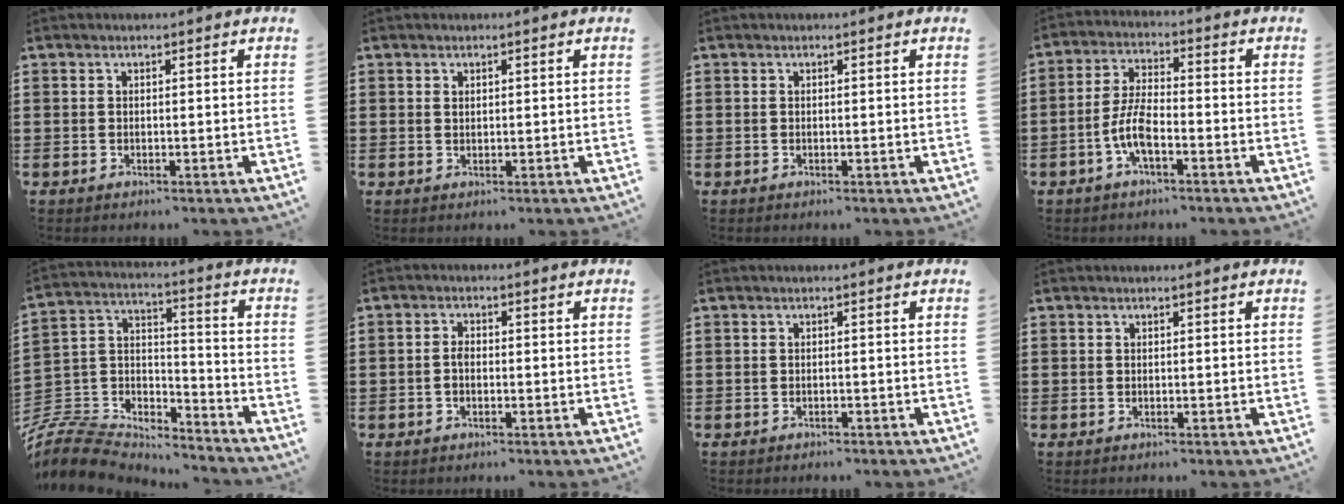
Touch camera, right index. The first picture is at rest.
{"total": 0.6, "force": [0.4, 0.4, 0.2], "torque": [-0.006, 0.001, 0.008]}
{"total": 0.0}
{"total": 6.3, "force": [-2.8, 2.0, 5.3], "torque": [-0.131, -0.006, -0.061]}
{"total": 8.8, "force": [-8.0, 3.0, 2.0], "torque": [-0.070, -0.001, -0.164]}
{"total": 1.8, "force": [-0.5, 0.8, 1.5], "torque": [-0.037, -0.004, -0.010]}
{"total": 0.6, "force": [-0.6, 0.1, 0.2], "torque": [-0.006, -0.002, -0.012]}
{"total": 0.0}